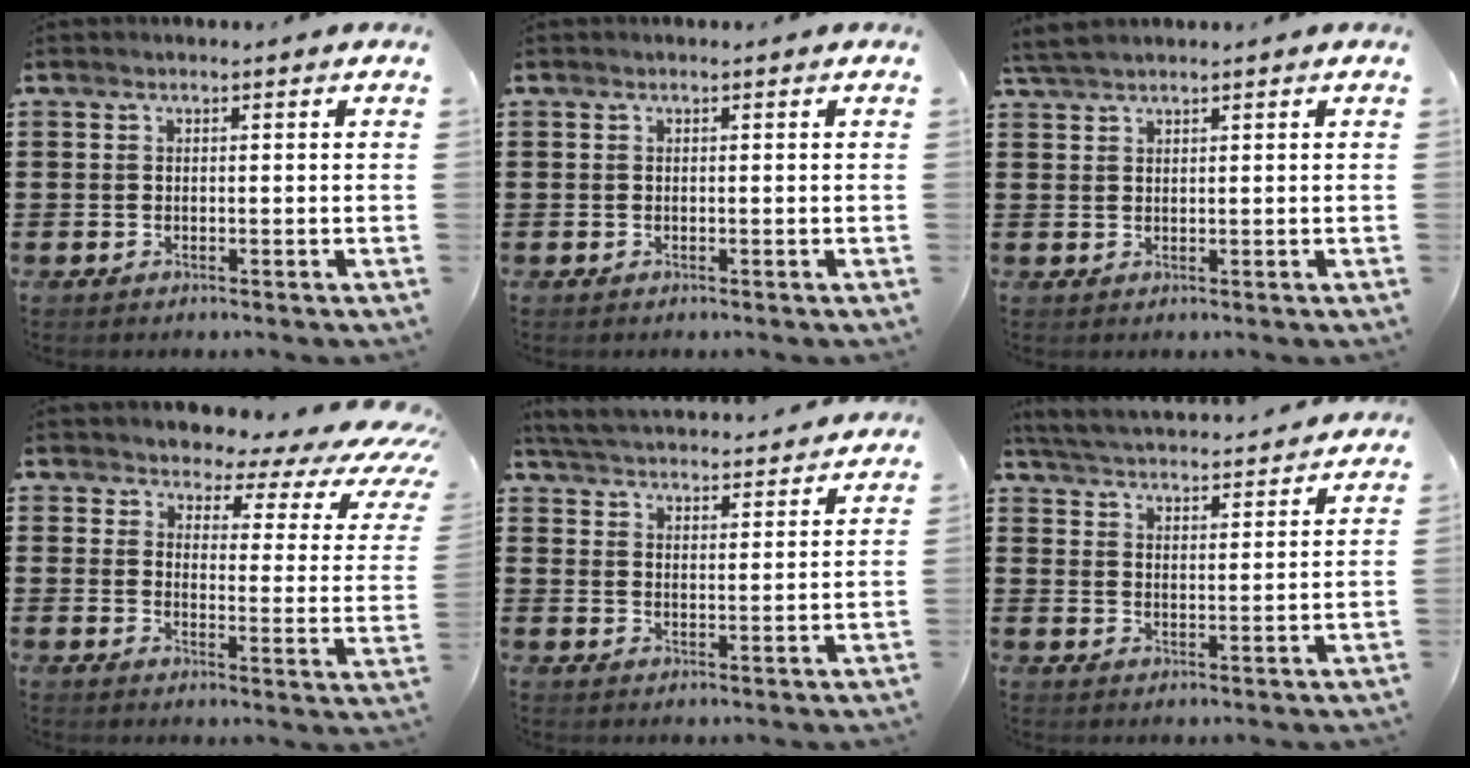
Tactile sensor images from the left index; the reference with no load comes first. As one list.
[{"total": 0.0}, {"total": 2.2, "force": [1.9, 0.2, 1.0], "torque": [-0.024, 0.002, 0.038]}, {"total": 4.4, "force": [3.3, 1.9, 2.1], "torque": [-0.055, -0.024, 0.052]}, {"total": 4.7, "force": [4.7, 0.0, 0.4], "torque": [-0.031, -0.034, 0.079]}, {"total": 4.5, "force": [4.5, -0.4, 0.4], "torque": [-0.030, -0.035, 0.073]}]